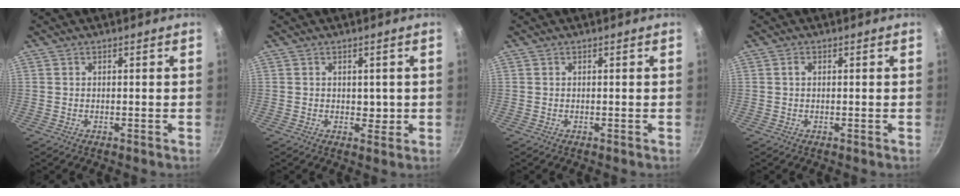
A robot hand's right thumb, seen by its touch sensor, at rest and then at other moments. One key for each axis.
{"total": 2.2, "fx": 0.2, "fy": 1.8, "fz": 1.3, "tx": -0.008, "ty": -0.008, "tz": 0.002}
{"total": 0.0}
{"total": 1.1, "fx": 0.3, "fy": 0.8, "fz": 0.8, "tx": -0.011, "ty": 0.005, "tz": 0.004}